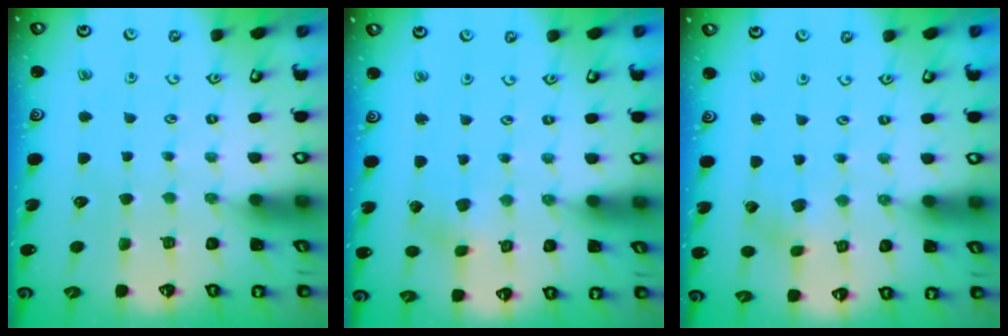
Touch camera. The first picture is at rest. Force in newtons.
{"total": 1.5, "press": 1.5, "slide": 0.2}
{"total": 2.3, "press": 2.3, "slide": 0.4}